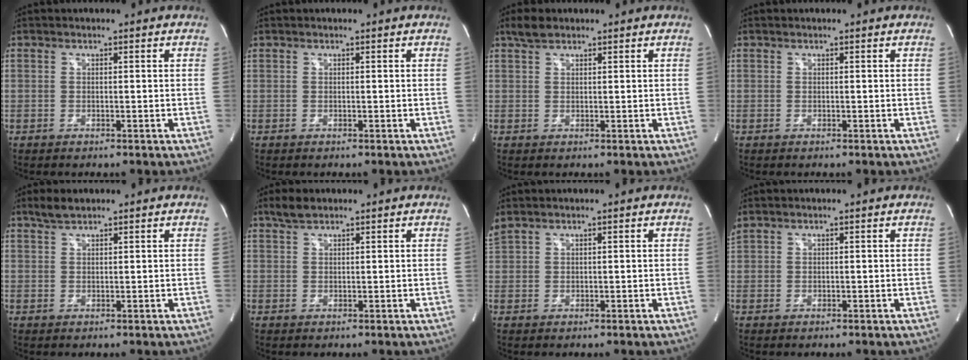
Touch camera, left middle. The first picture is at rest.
{"total": 0.0}
{"total": 2.5, "force": [2.0, 1.0, 1.1], "torque": [-0.029, 0.008, 0.040]}
{"total": 0.0}
{"total": 2.5, "force": [2.1, 0.5, 1.1], "torque": [-0.030, 0.007, 0.045]}
{"total": 2.7, "force": [2.2, 0.8, 1.2], "torque": [-0.034, 0.007, 0.045]}
{"total": 2.3, "force": [2.1, 0.5, 0.8], "torque": [-0.035, 0.026, 0.055]}
{"total": 1.6, "force": [1.4, 0.4, 0.5], "torque": [-0.029, 0.024, 0.037]}